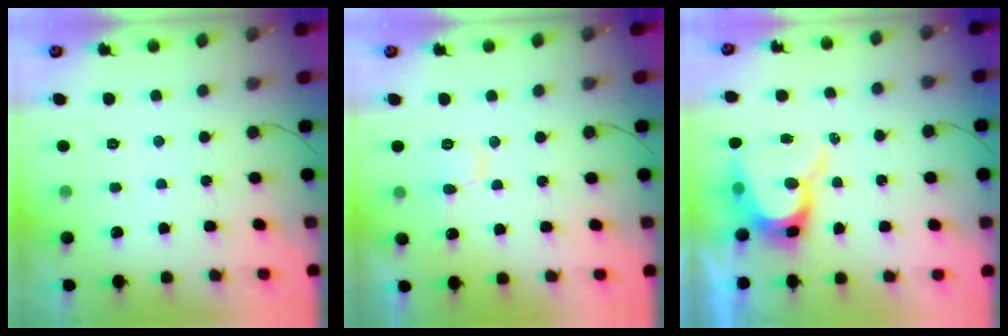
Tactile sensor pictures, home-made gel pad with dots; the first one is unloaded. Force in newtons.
{"total": 7.8, "press": 7.7, "slide": 1.1}
{"total": 11.1, "press": 11.0, "slide": 1.0}